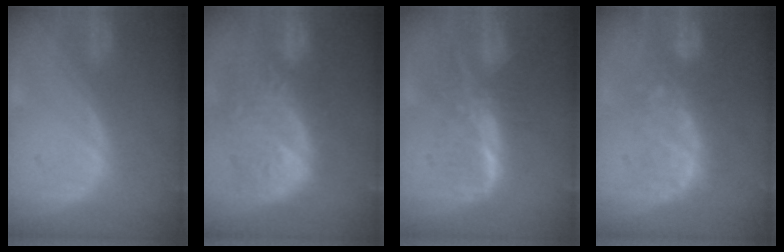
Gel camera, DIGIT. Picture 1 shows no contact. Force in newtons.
{"total": 11.8, "press": 10.6, "slide": 5.1}
{"total": 8.1, "press": 7.0, "slide": 4.2}
{"total": 8.5, "press": 8.0, "slide": 2.8}